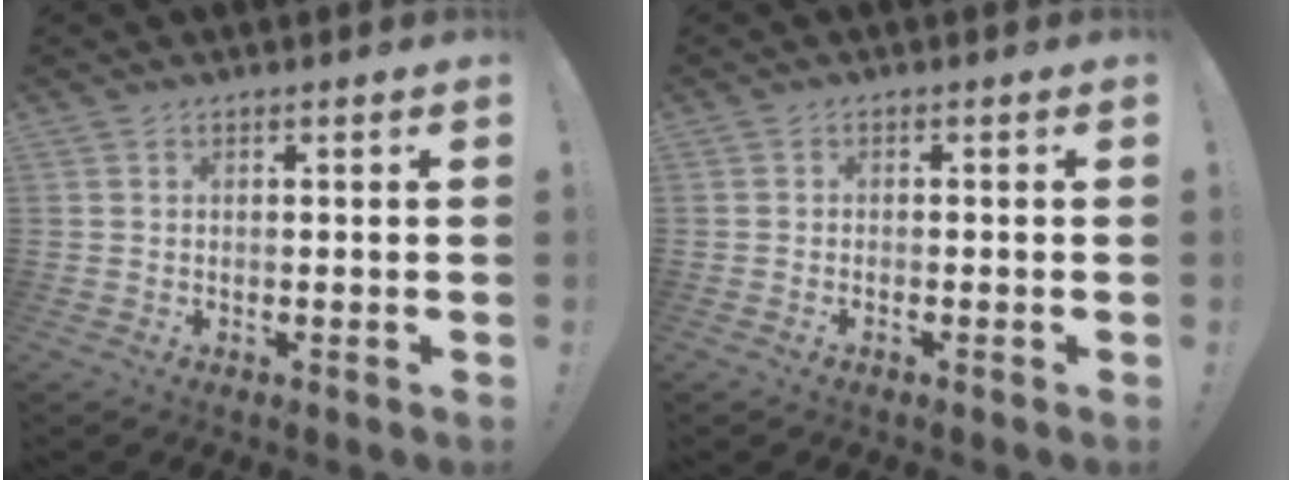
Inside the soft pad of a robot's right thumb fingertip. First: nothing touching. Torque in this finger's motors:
{"motor_torque": [-0.45, 0.11, -0.27, 0.11, -0.01]}